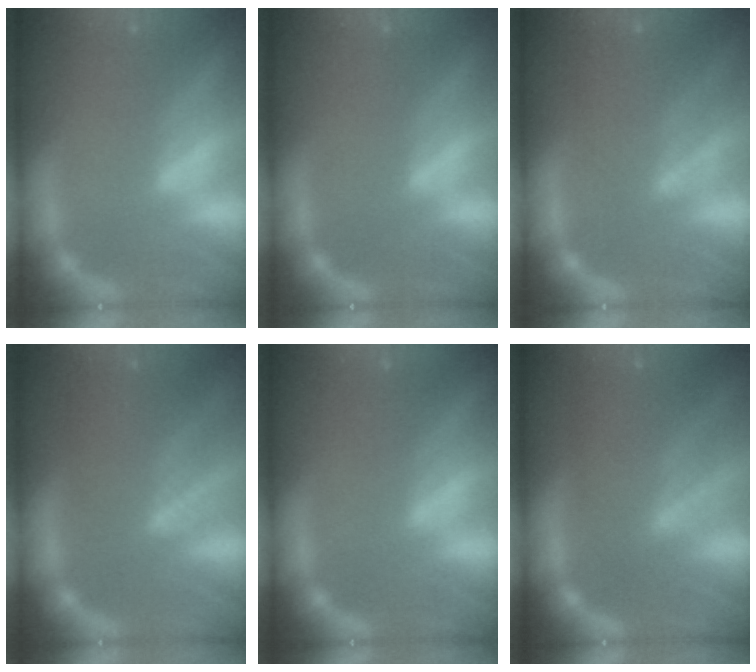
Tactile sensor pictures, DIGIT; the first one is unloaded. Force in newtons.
{"total": 0.0}
{"total": 5.6}
{"total": 7.1}
{"total": 1.5}
{"total": 7.5}